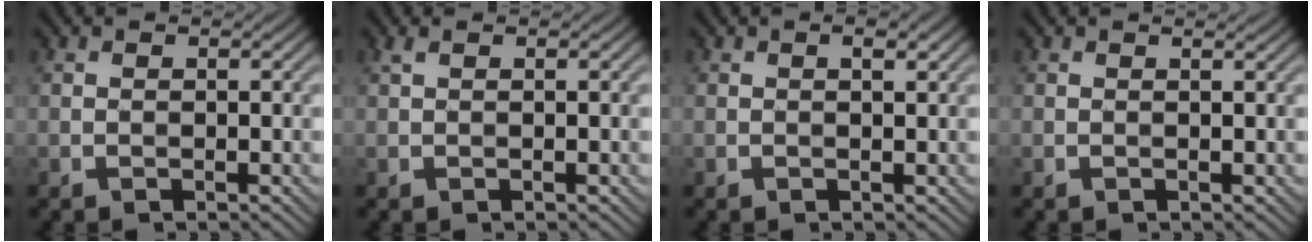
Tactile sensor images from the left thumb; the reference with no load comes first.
{"total": 1.0, "force": [0.6, 0.1, 0.7], "torque": [-0.023, 0.004, 0.014]}
{"total": 1.3, "force": [0.4, 0.2, 1.2], "torque": [-0.018, 0.002, 0.008]}
{"total": 0.7, "force": [0.5, -0.2, 0.5], "torque": [-0.011, 0.001, 0.009]}